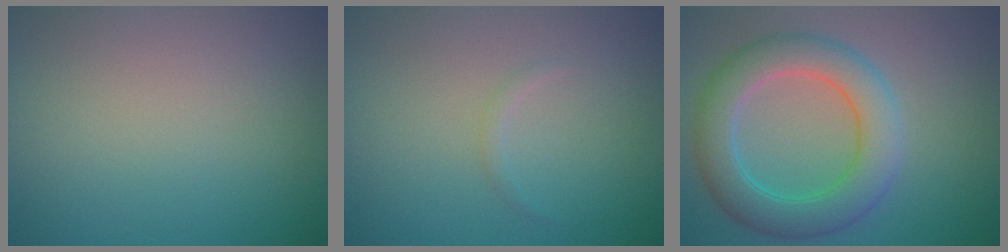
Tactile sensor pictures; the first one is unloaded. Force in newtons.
{"total": 0.6, "press": 0.6, "slide": 0.0}
{"total": 6.2, "press": 6.2, "slide": 0.3}